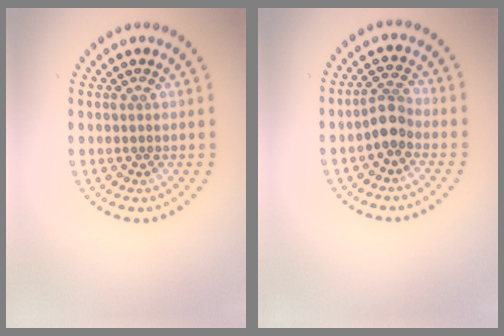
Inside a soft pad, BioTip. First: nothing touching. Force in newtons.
{"total": 2.3, "press": 2.0, "slide": 1.2}